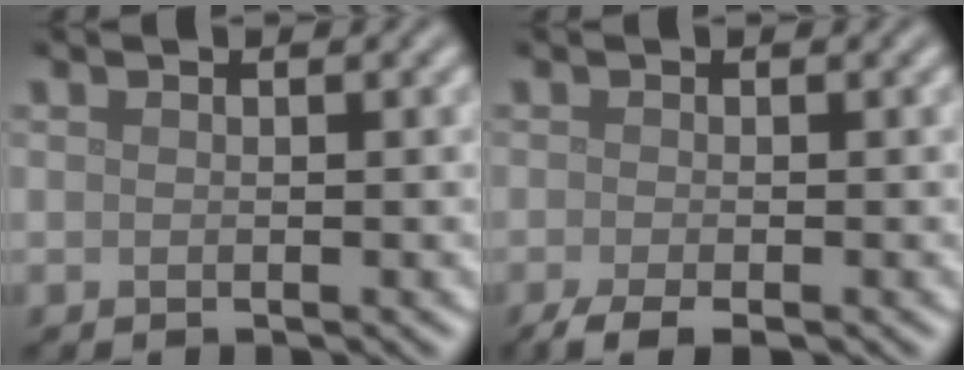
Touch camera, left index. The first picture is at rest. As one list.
[{"total": 2.7, "force": [-1.8, 0.6, 1.9], "torque": [-0.038, -0.006, -0.036]}]